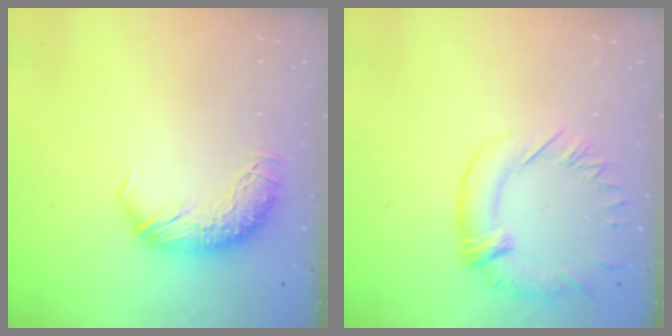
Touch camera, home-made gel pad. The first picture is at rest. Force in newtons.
{"total": 2.7, "press": 2.2, "slide": 1.5}